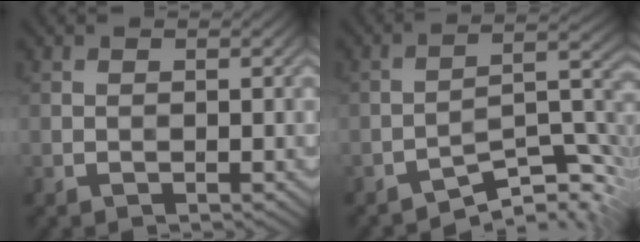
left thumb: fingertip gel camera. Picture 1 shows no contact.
{"total": 7.5, "force": [-5.9, 1.8, 4.3], "torque": [-0.056, 0.007, -0.107]}